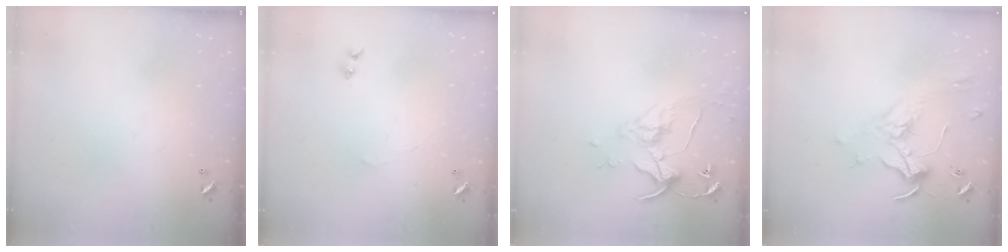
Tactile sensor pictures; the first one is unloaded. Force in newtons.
{"total": 0.7, "press": 0.1, "slide": 0.7}
{"total": 5.0, "press": 5.0, "slide": 0.7}
{"total": 1.8, "press": 1.6, "slide": 0.8}